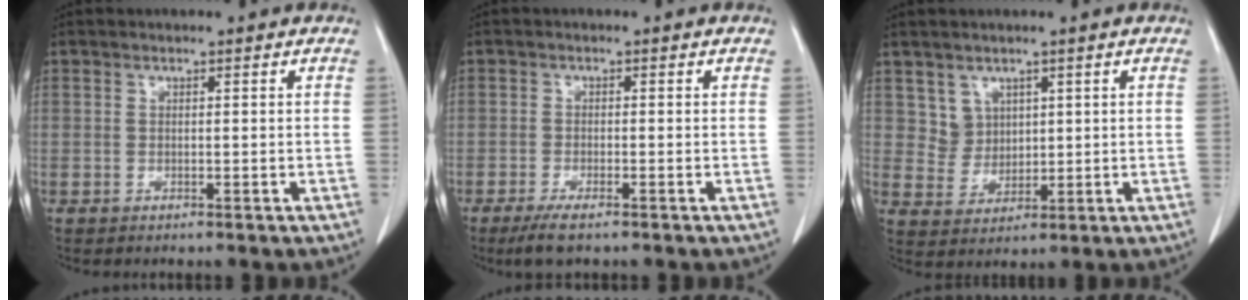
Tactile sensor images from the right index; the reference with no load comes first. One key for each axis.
{"total": 4.0, "fx": -2.8, "fy": 0.7, "fz": 2.7, "tx": -0.055, "ty": -0.009, "tz": -0.049}
{"total": 4.0, "fx": 2.0, "fy": 3.4, "fz": 0.3, "tx": -0.003, "ty": 0.003, "tz": 0.045}